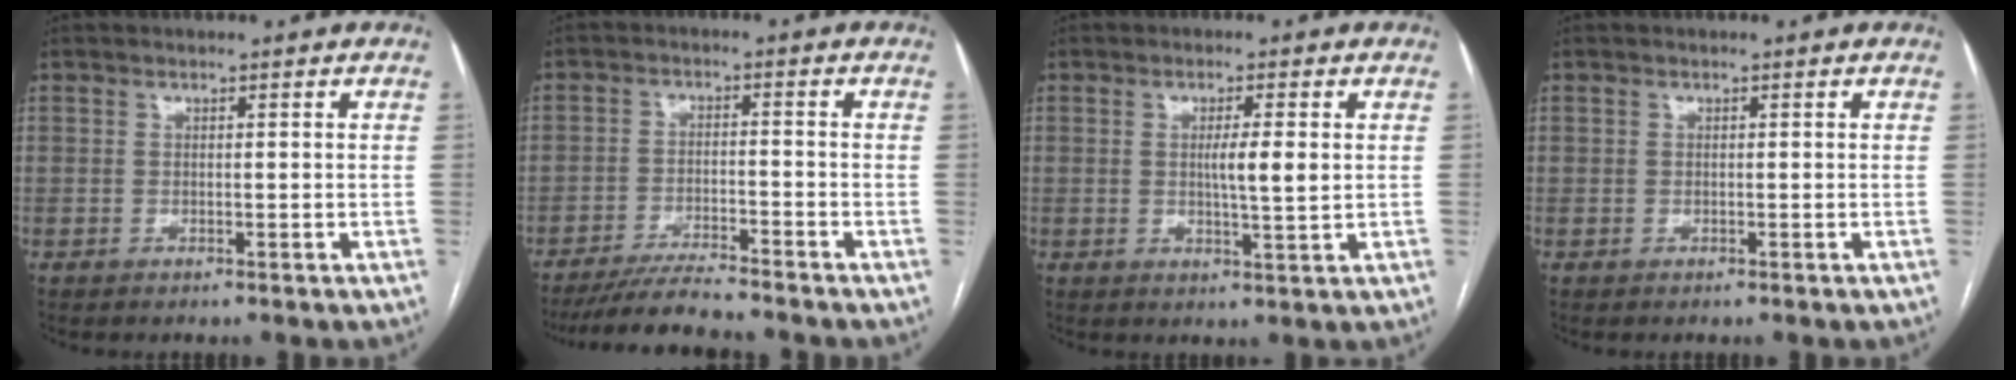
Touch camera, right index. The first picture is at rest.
{"total": 7.8, "force": [-7.2, 0.0, 2.9], "torque": [-0.047, -0.019, -0.125]}
{"total": 4.2, "force": [0.5, 0.0, 4.2], "torque": [-0.070, -0.006, 0.007]}
{"total": 0.0}